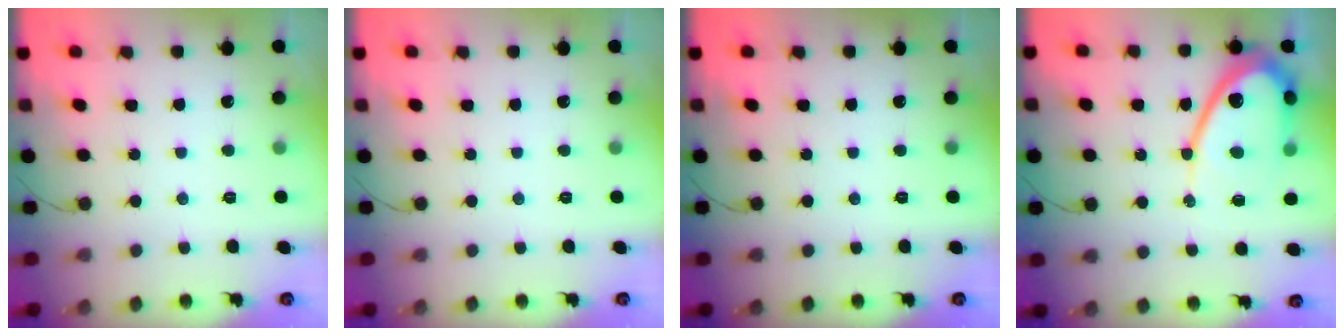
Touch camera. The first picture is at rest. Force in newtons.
{"total": 0.0}
{"total": 0.0}
{"total": 12.9, "press": 12.9, "slide": 1.2}